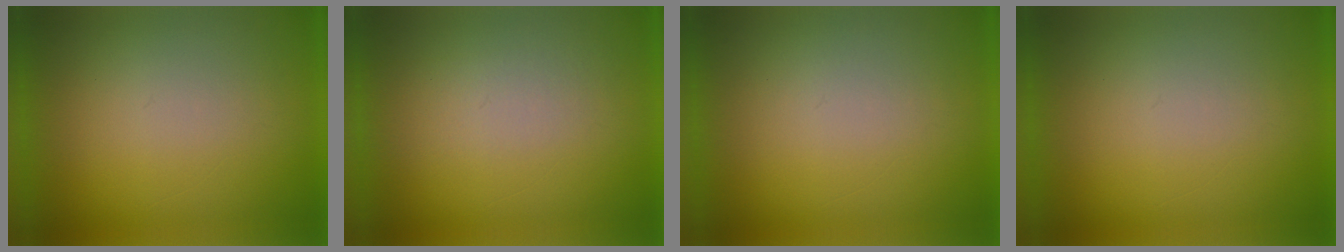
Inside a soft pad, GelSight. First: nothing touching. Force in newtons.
{"total": 1.4}
{"total": 1.0}
{"total": 0.0}